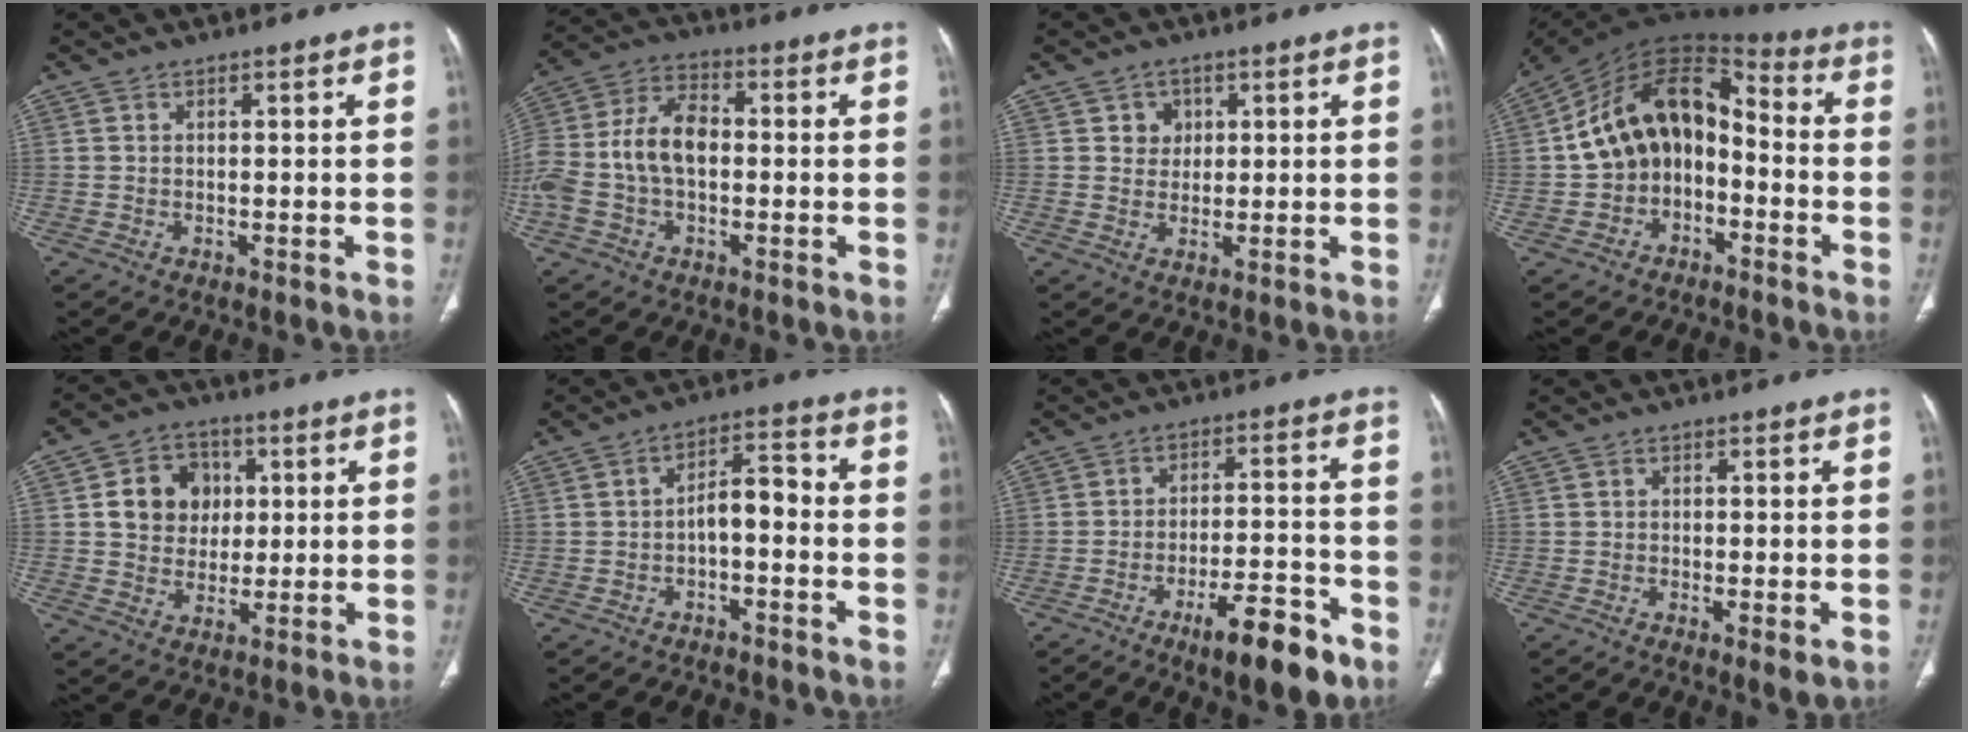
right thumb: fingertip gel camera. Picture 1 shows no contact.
{"total": 13.3, "force": [-1.1, 8.3, 10.4], "torque": [-0.226, 0.037, -0.024]}
{"total": 3.5, "force": [1.2, 3.2, 1.0], "torque": [0.006, -0.003, 0.017]}
{"total": 15.7, "force": [-2.3, 11.0, 11.0], "torque": [-0.154, 0.065, -0.049]}
{"total": 10.1, "force": [2.0, 8.7, 4.8], "torque": [-0.037, -0.001, 0.031]}
{"total": 6.2, "force": [-1.5, 3.1, 5.1], "torque": [-0.070, 0.037, -0.030]}
{"total": 12.4, "force": [-7.4, 3.7, 9.3], "torque": [-0.133, 0.045, -0.109]}
{"total": 2.8, "force": [-0.8, 0.6, 2.6], "torque": [-0.051, -0.010, -0.015]}